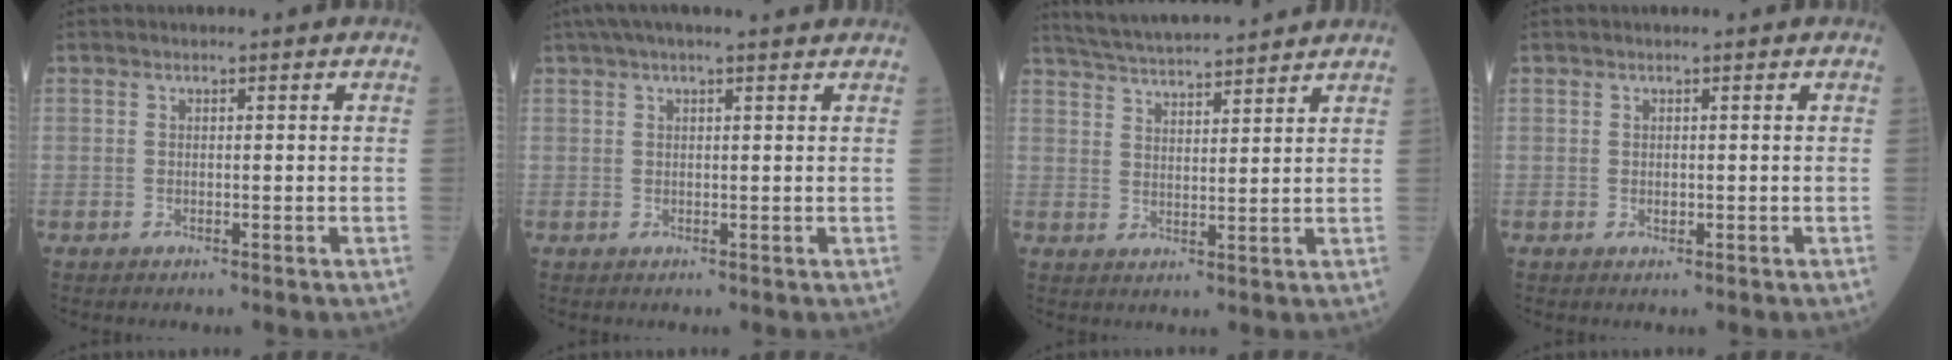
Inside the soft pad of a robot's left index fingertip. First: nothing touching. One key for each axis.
{"total": 8.0, "fx": 6.7, "fy": 0.3, "fz": 4.3, "tx": -0.071, "ty": 0.041, "tz": 0.088}
{"total": 11.7, "fx": 11.0, "fy": 0.3, "fz": 4.1, "tx": -0.081, "ty": 0.024, "tz": 0.170}
{"total": 0.6, "fx": -0.1, "fy": 0.4, "fz": 0.4, "tx": -0.010, "ty": 0.000, "tz": -0.001}